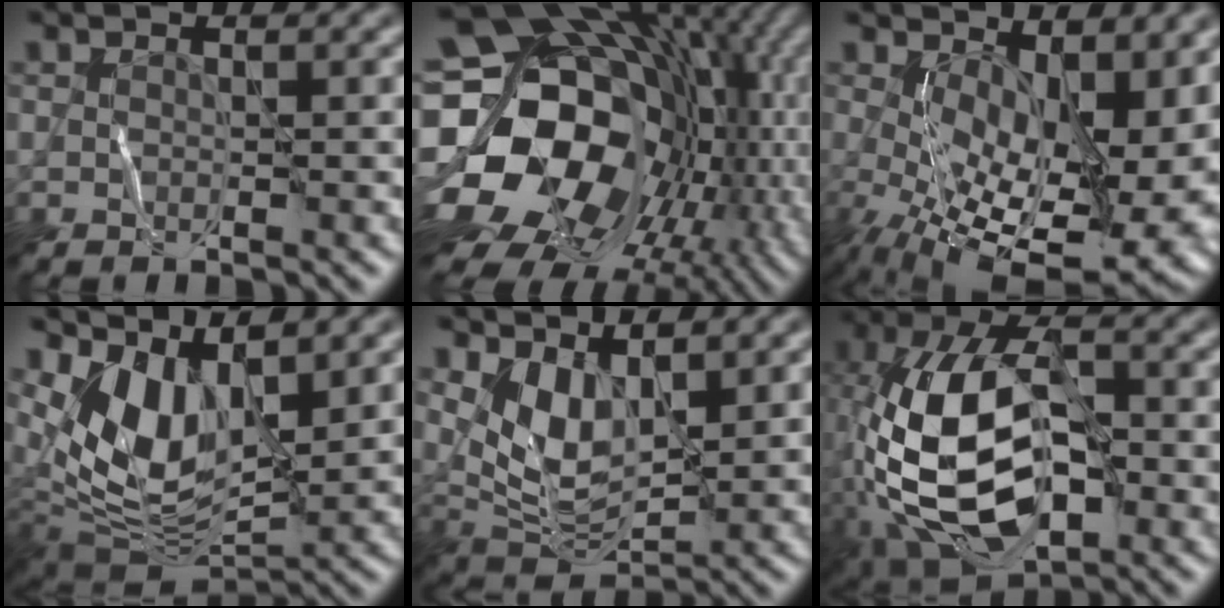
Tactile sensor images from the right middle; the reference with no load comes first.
{"total": 20.1, "force": [-3.1, 15.9, 11.9], "torque": [-0.256, -0.006, -0.037]}
{"total": 12.9, "force": [-0.5, 5.3, 11.7], "torque": [-0.178, -0.024, 0.029]}
{"total": 7.7, "force": [3.0, 3.9, 5.9], "torque": [-0.129, -0.011, 0.069]}
{"total": 4.4, "force": [1.7, 2.3, 3.3], "torque": [-0.080, -0.010, 0.050]}
{"total": 14.1, "force": [-2.6, 7.6, 11.6], "torque": [-0.252, 0.010, -0.048]}